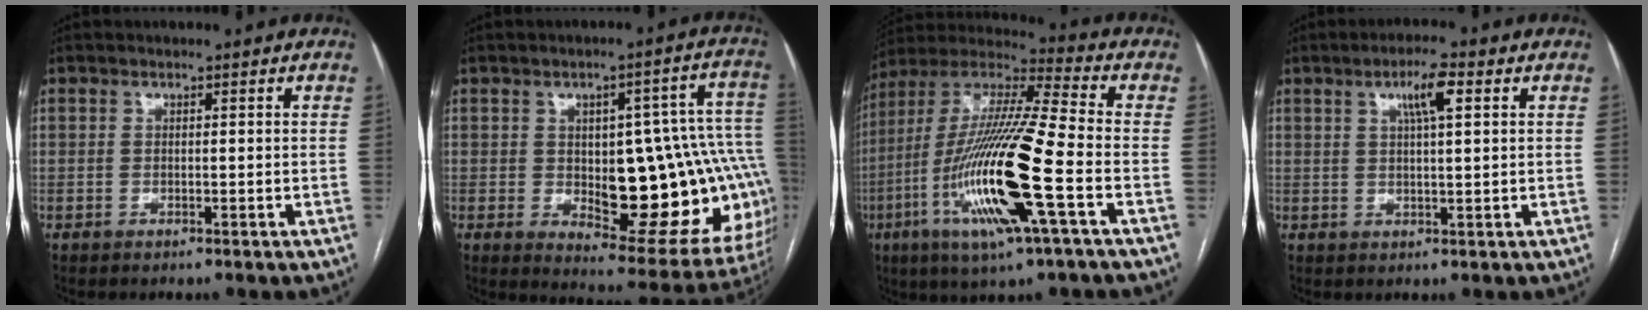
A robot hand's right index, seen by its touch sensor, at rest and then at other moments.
{"total": 23.5, "force": [-2.1, 8.5, 21.8], "torque": [-0.187, 0.032, 0.000]}
{"total": 21.4, "force": [-6.5, 1.3, 20.3], "torque": [-0.430, -0.024, -0.127]}
{"total": 5.0, "force": [2.1, 0.6, 4.5], "torque": [-0.083, 0.007, 0.036]}